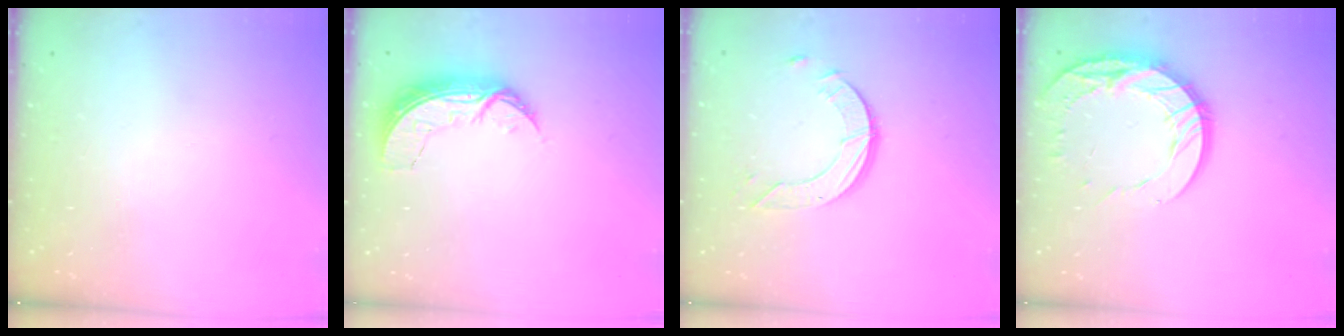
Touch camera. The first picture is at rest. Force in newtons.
{"total": 7.3, "press": 7.3, "slide": 0.7}
{"total": 6.9, "press": 6.9, "slide": 0.6}
{"total": 14.8, "press": 14.7, "slide": 1.1}